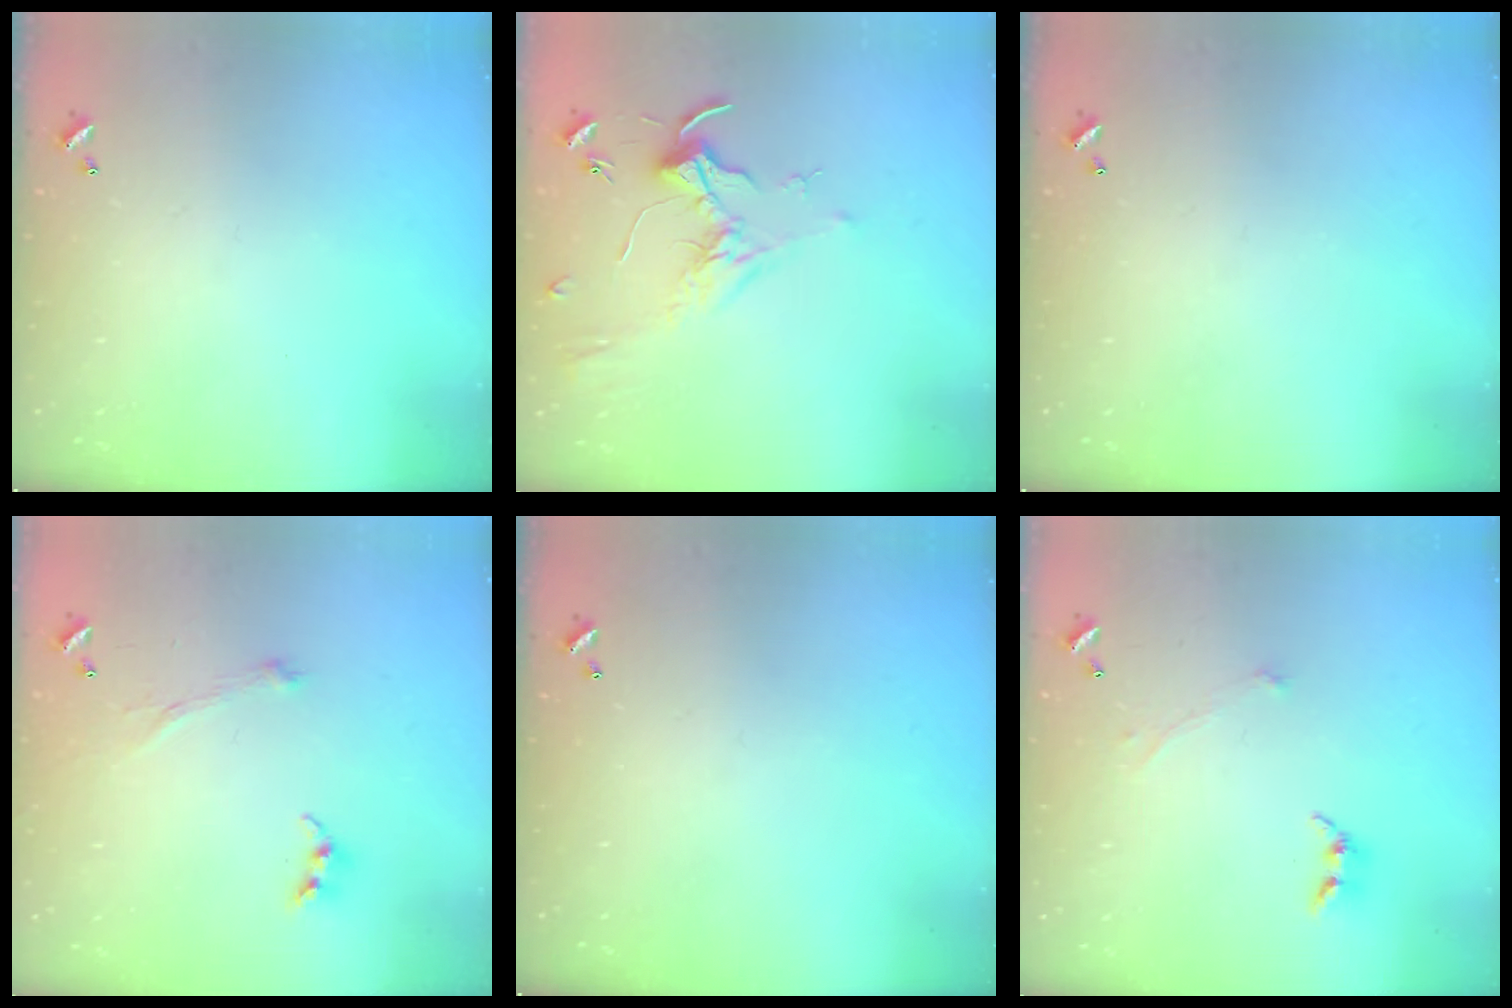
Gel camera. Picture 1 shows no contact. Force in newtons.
{"total": 1.8, "press": 1.7, "slide": 0.7}
{"total": 0.0}
{"total": 2.3, "press": 2.2, "slide": 0.5}
{"total": 0.0}
{"total": 0.7, "press": 0.3, "slide": 0.6}